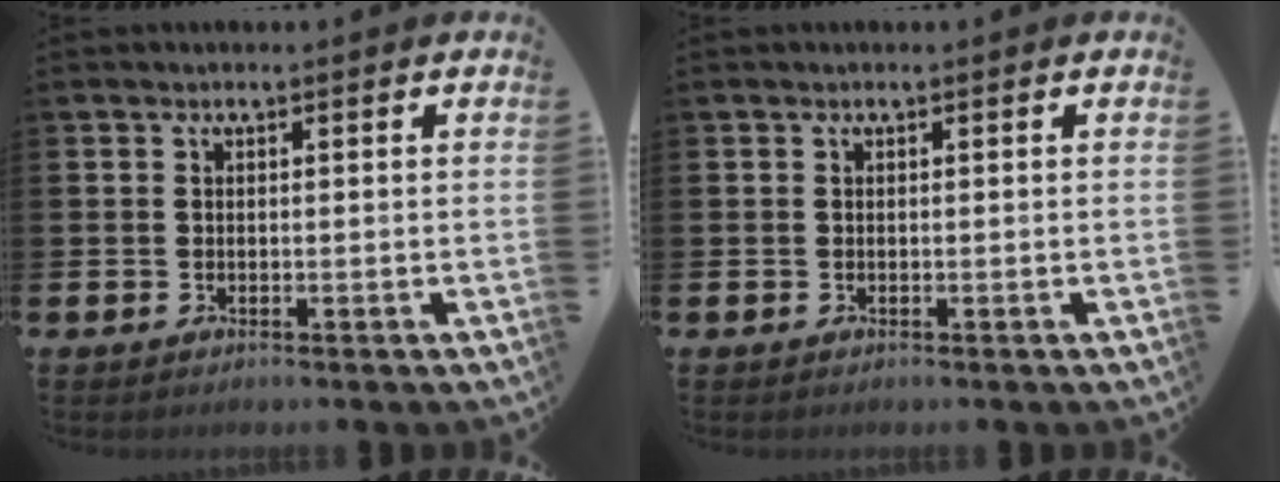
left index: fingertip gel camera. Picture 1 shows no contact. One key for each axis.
{"total": 0.0}